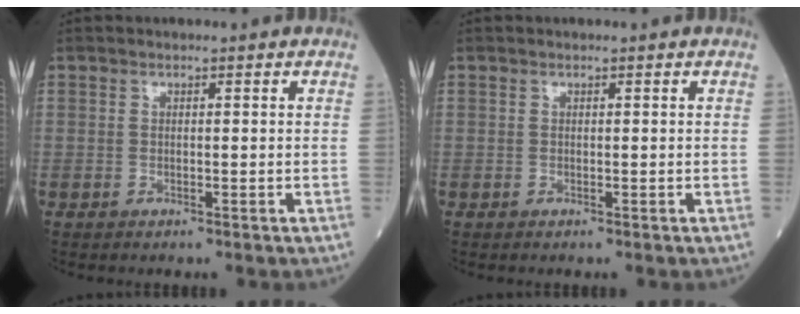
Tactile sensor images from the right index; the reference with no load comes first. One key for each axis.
{"total": 0.0}